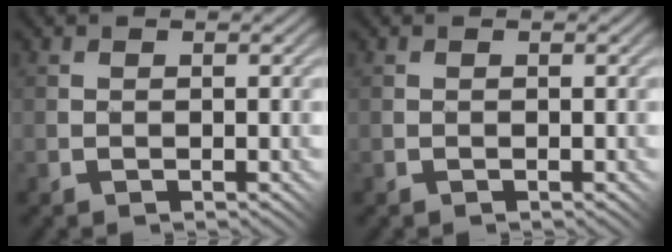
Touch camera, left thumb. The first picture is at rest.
{"total": 0.0}